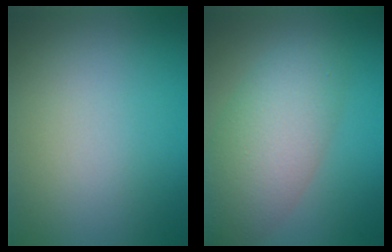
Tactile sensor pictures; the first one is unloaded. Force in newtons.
{"total": 6.0, "press": 6.0, "slide": 0.2}